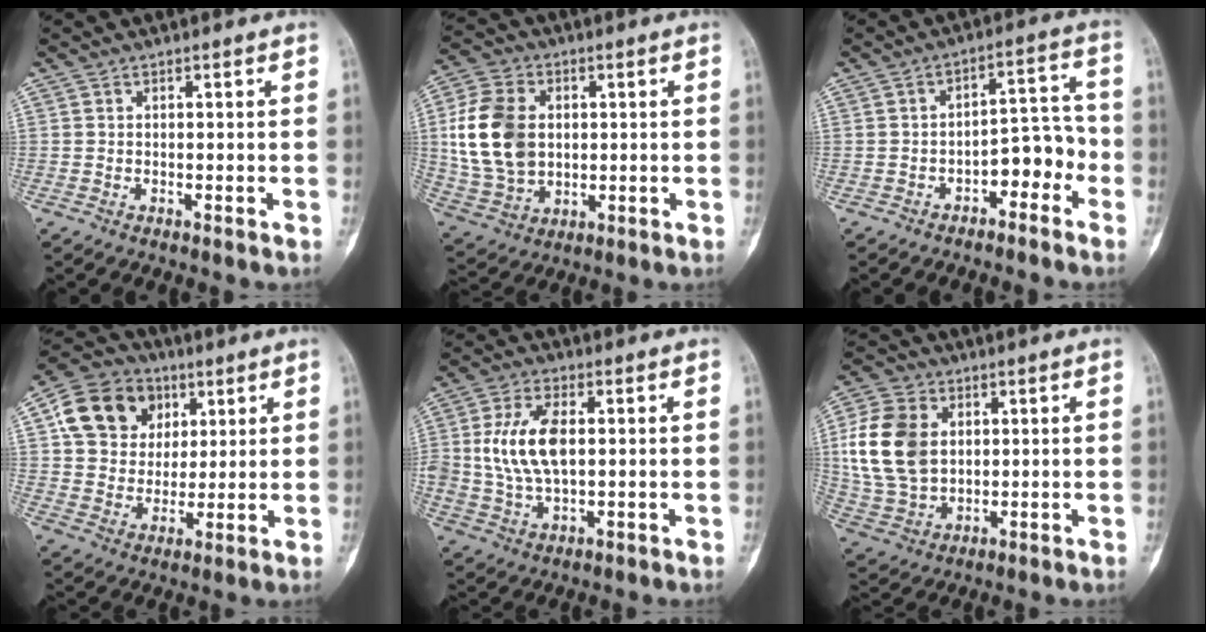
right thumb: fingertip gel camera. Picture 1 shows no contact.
{"total": 16.0, "force": [1.6, 11.7, 10.8], "torque": [-0.190, 0.002, 0.036]}
{"total": 7.6, "force": [-3.6, 4.3, 5.1], "torque": [-0.046, 0.054, -0.055]}
{"total": 15.0, "force": [5.3, 12.5, 6.3], "torque": [-0.084, 0.003, 0.091]}
{"total": 11.9, "force": [1.2, 6.6, 9.9], "torque": [-0.193, 0.003, 0.025]}
{"total": 15.9, "force": [2.5, 11.6, 10.5], "torque": [-0.190, 0.000, 0.051]}